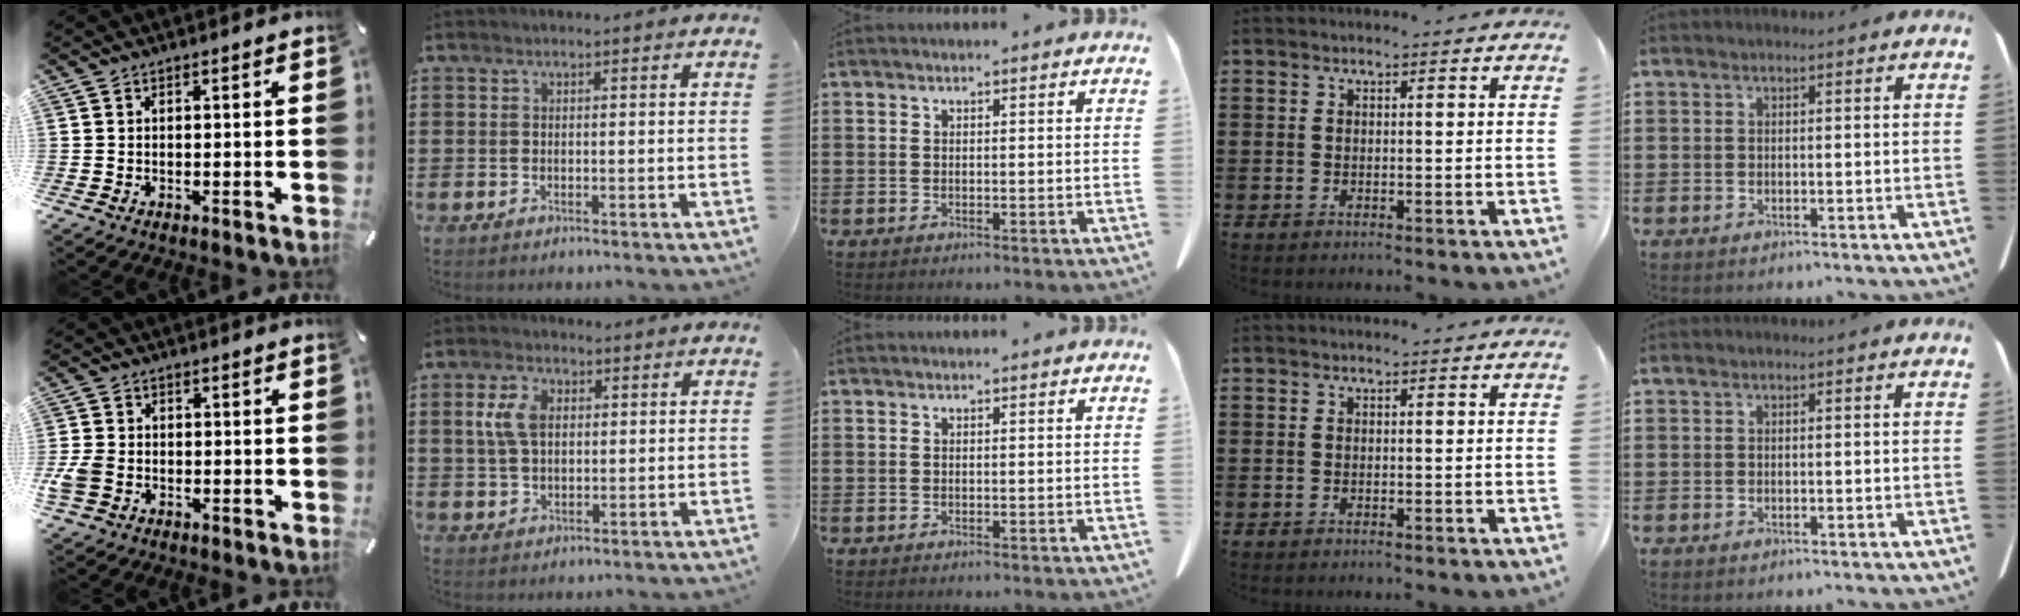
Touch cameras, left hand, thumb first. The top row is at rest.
{"thumb": {"total": 5.1, "force": [-1.6, 3.9, 2.8], "torque": [-0.072, 0.002, -0.033]}, "index": {"total": 5.5, "force": [1.6, 3.4, 4.0], "torque": [-0.098, 0.011, 0.024]}}